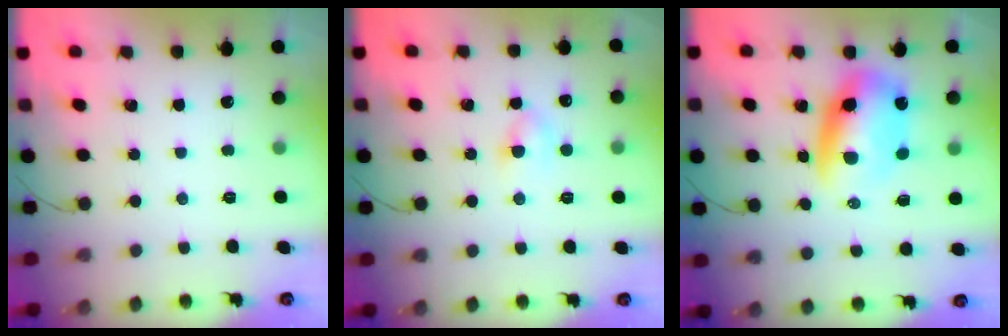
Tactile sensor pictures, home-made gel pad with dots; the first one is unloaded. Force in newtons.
{"total": 4.0, "press": 3.7, "slide": 1.5}
{"total": 10.2, "press": 10.0, "slide": 2.3}